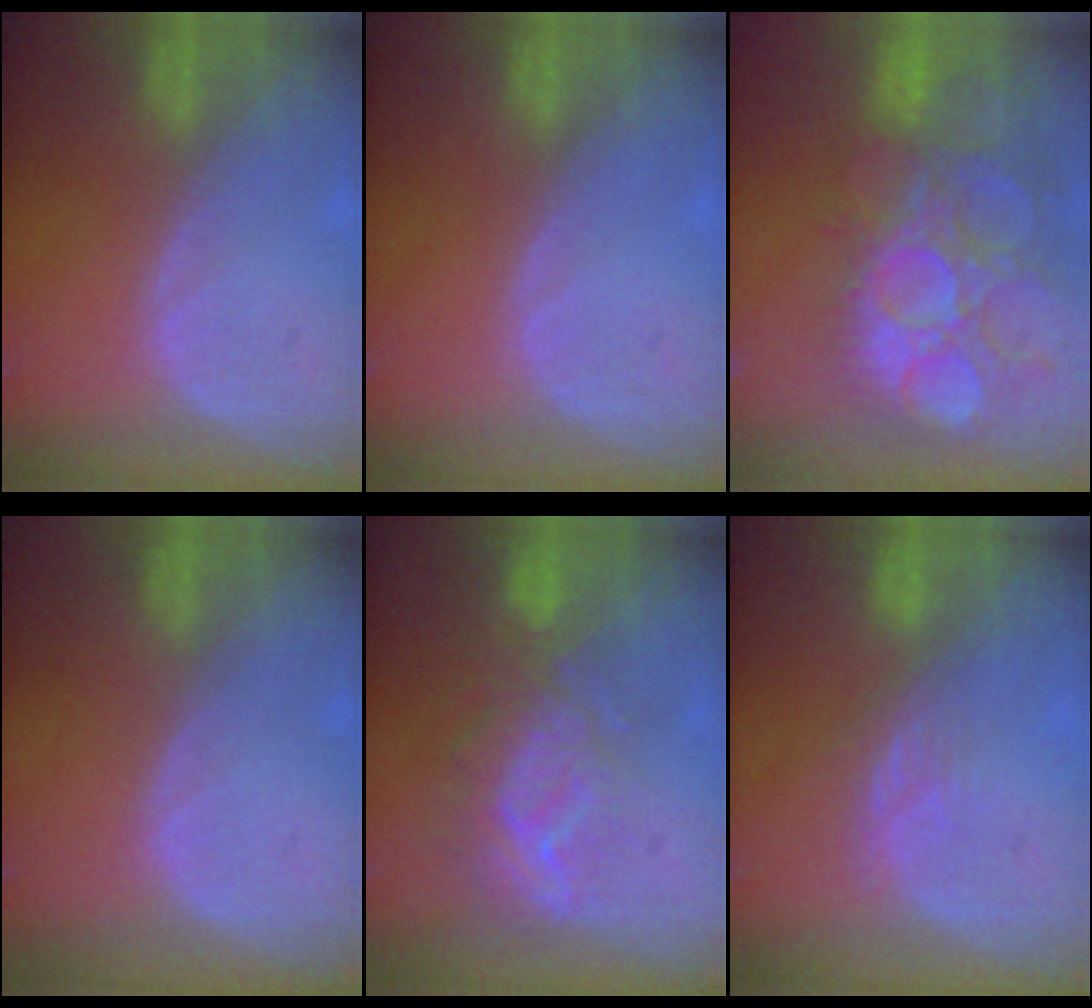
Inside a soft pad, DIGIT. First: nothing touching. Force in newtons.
{"total": 0.0}
{"total": 14.9, "press": 12.8, "slide": 7.7}
{"total": 0.0}
{"total": 9.2, "press": 8.6, "slide": 3.3}
{"total": 3.0, "press": 2.6, "slide": 1.5}